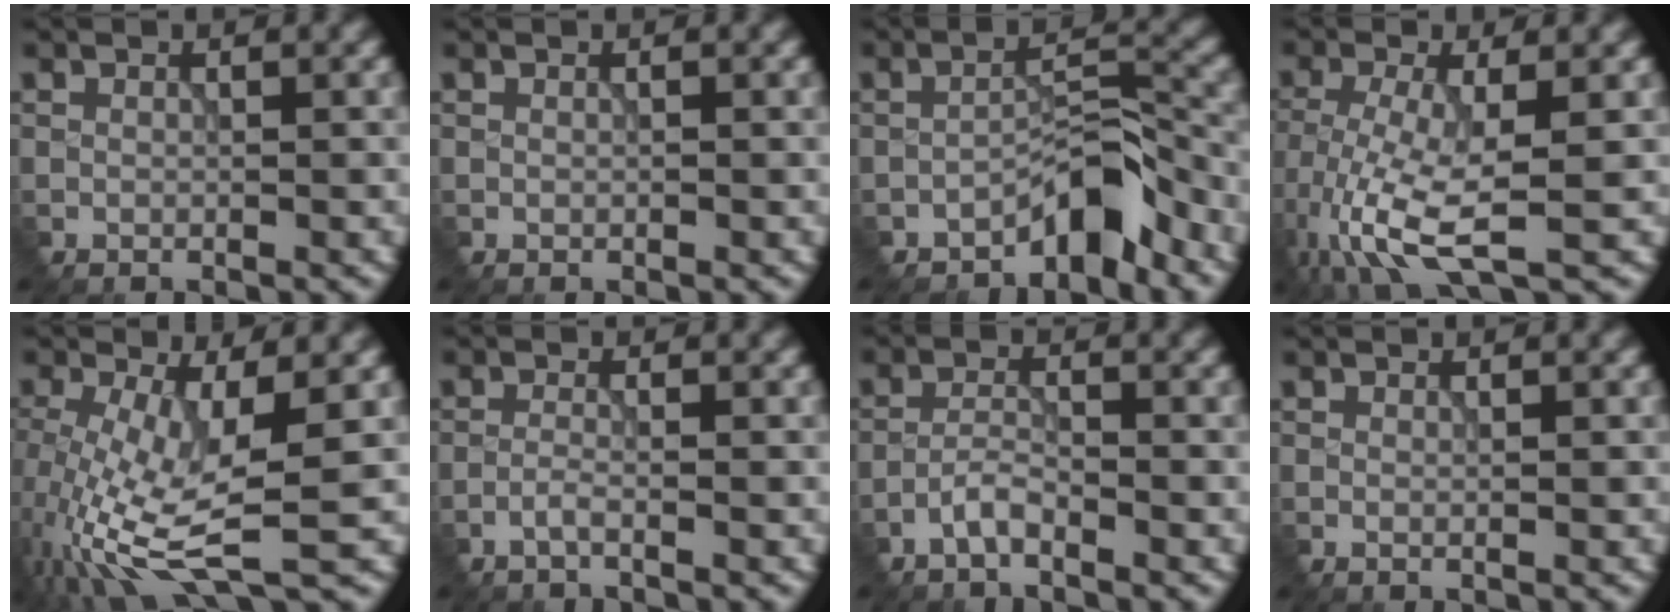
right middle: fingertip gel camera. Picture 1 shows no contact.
{"total": 0.0}
{"total": 3.9, "force": [-3.1, 0.9, 2.2], "torque": [-0.027, 0.022, -0.055]}
{"total": 8.2, "force": [-3.1, 2.7, 7.2], "torque": [-0.165, -0.017, -0.058]}
{"total": 10.1, "force": [-2.0, 3.3, 9.3], "torque": [-0.204, -0.020, -0.033]}
{"total": 1.2, "force": [-0.8, 0.2, 0.9], "torque": [-0.018, 0.004, -0.019]}
{"total": 2.0, "force": [-1.4, 0.4, 1.3], "torque": [-0.029, 0.005, -0.034]}
{"total": 0.0}